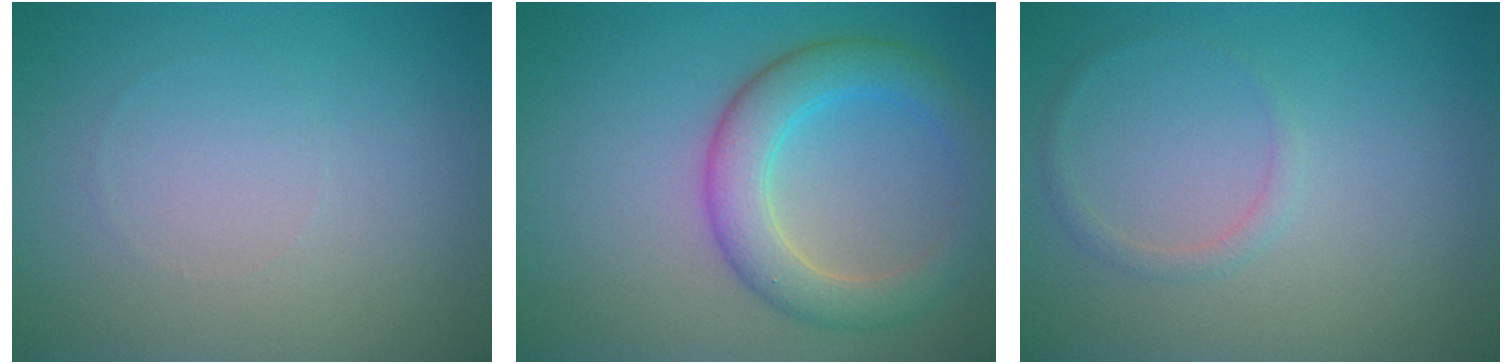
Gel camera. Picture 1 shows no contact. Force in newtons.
{"total": 5.1, "press": 5.1, "slide": 0.0}
{"total": 0.9, "press": 0.9, "slide": 0.1}